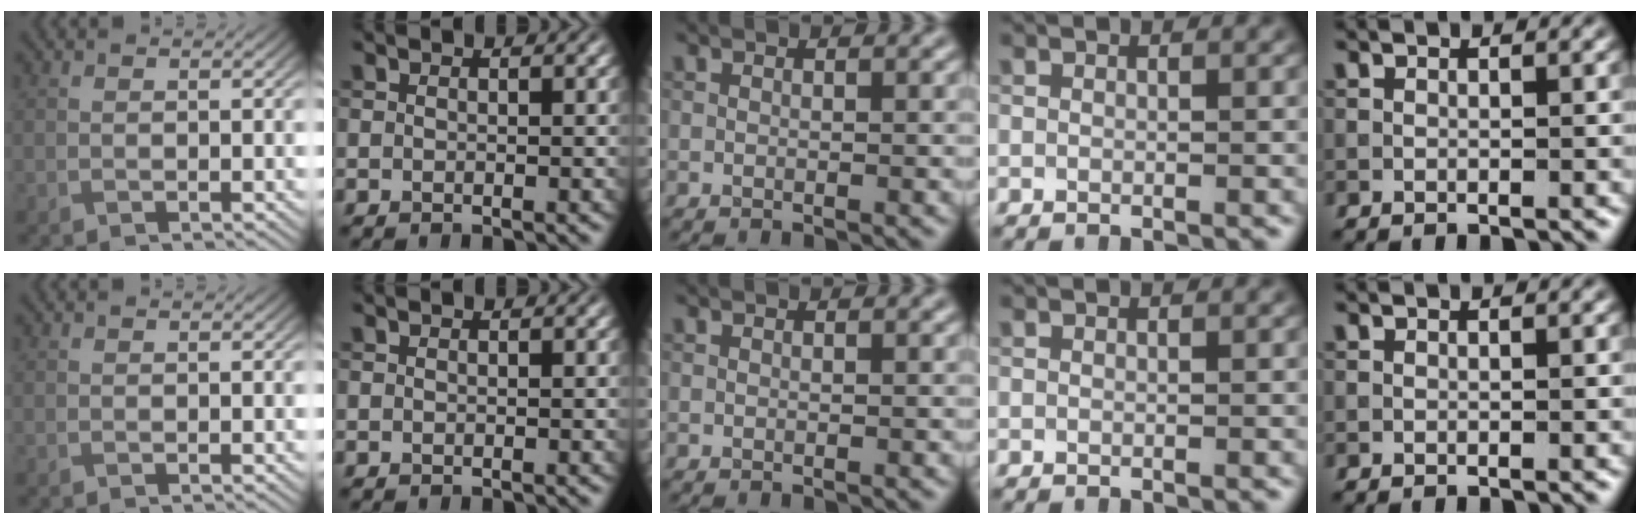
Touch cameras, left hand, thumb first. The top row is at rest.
{}